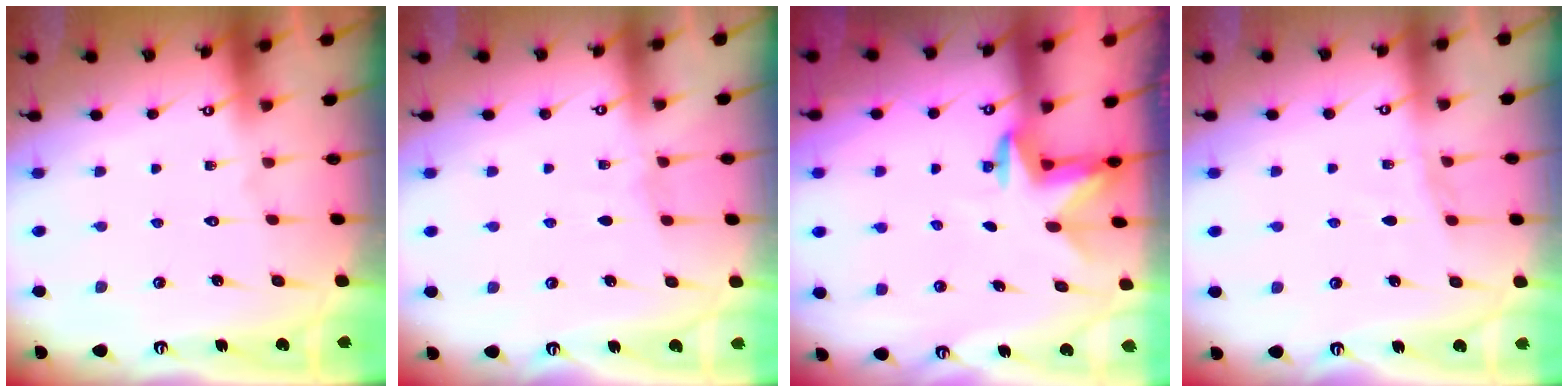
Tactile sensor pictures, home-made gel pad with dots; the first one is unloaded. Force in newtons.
{"total": 2.1, "press": 2.1, "slide": 0.3}
{"total": 3.0, "press": 2.9, "slide": 0.7}
{"total": 4.5, "press": 4.5, "slide": 0.6}